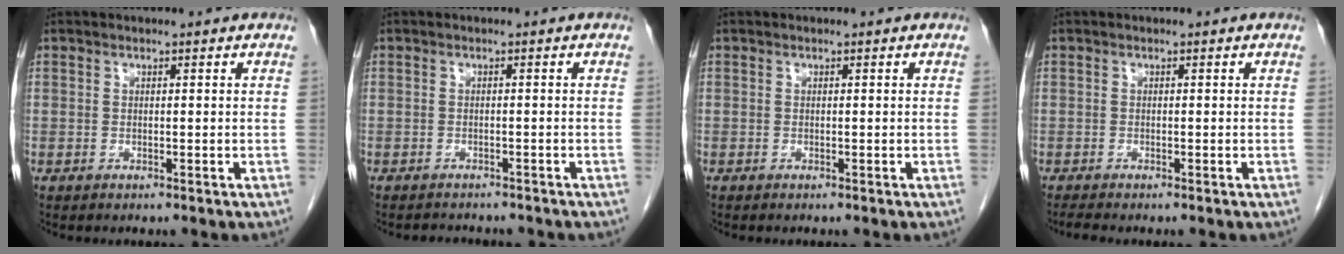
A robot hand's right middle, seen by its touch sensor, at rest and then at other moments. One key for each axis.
{"total": 4.2, "fx": -3.8, "fy": 1.3, "fz": 1.2, "tx": -0.017, "ty": -0.003, "tz": -0.046}
{"total": 0.0}
{"total": 1.0, "fx": -0.9, "fy": -0.2, "fz": 0.4, "tx": -0.015, "ty": -0.005, "tz": -0.020}